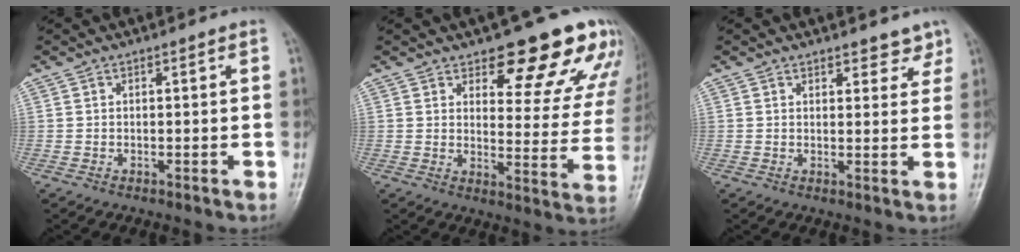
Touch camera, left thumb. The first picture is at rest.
{"total": 15.7, "force": [11.3, 5.9, 9.1], "torque": [-0.053, -0.075, 0.133]}
{"total": 3.8, "force": [3.0, 1.9, 1.2], "torque": [0.016, -0.018, 0.039]}